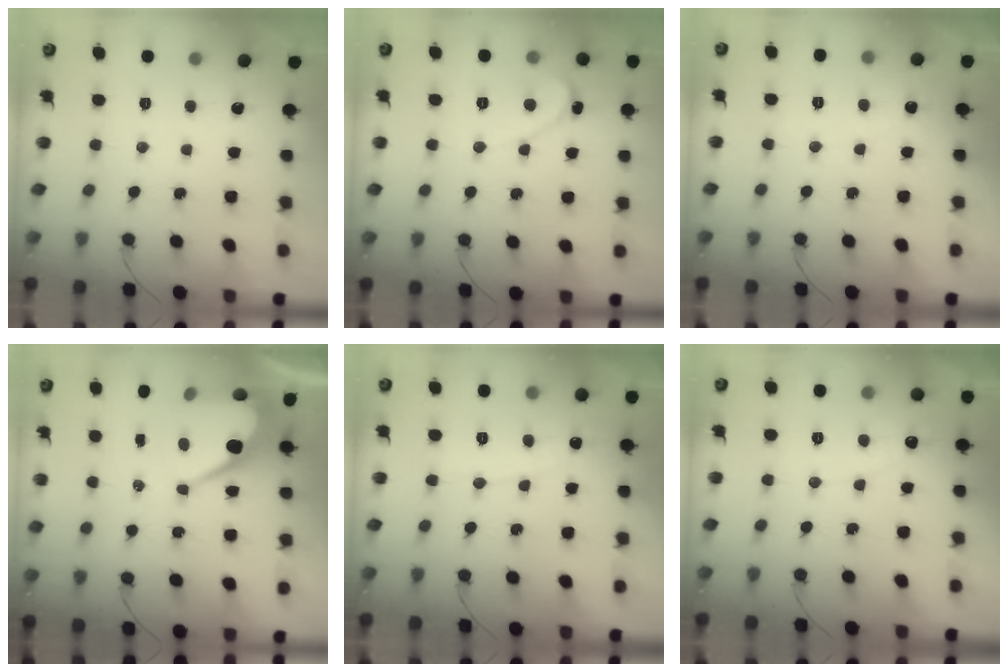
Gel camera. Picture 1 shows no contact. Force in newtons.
{"total": 1.7, "press": 1.7, "slide": 0.2}
{"total": 1.9, "press": 1.9, "slide": 0.2}
{"total": 10.7, "press": 10.7, "slide": 0.8}
{"total": 5.7, "press": 5.7, "slide": 0.5}
{"total": 2.9, "press": 2.9, "slide": 0.2}